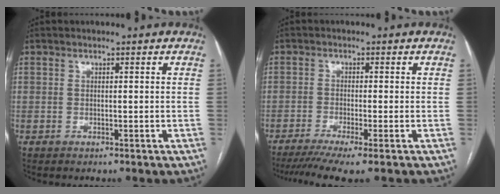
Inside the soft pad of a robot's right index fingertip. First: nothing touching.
{"total": 7.0, "force": [-5.2, -0.3, 4.7], "torque": [-0.074, -0.013, -0.083]}